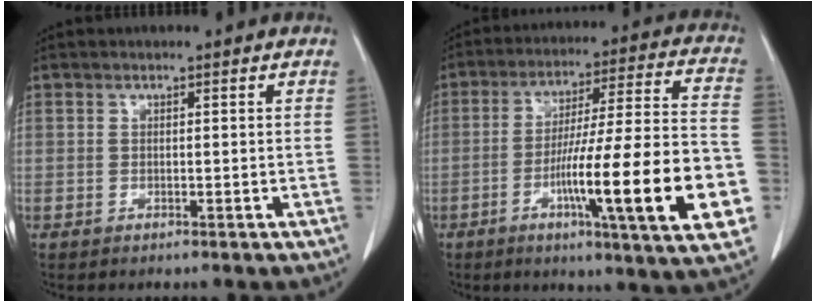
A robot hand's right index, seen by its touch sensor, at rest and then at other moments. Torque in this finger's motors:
{"motor_torque": [2.14, 0.00, 1.05, 0.21]}